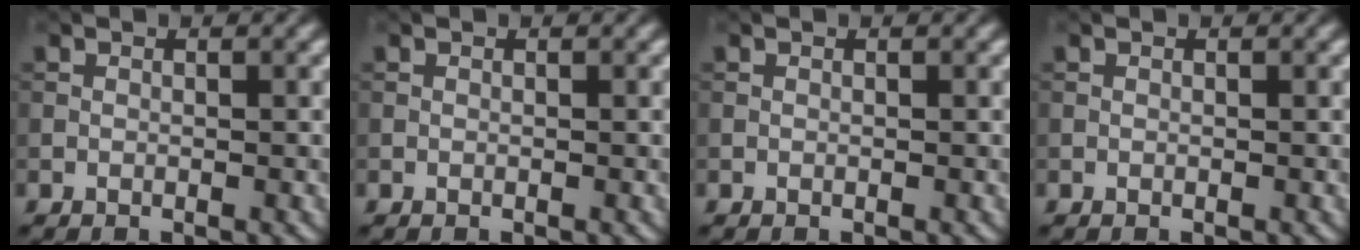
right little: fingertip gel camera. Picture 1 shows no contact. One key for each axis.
{"total": 0.0}
{"total": 0.0}
{"total": 0.0}